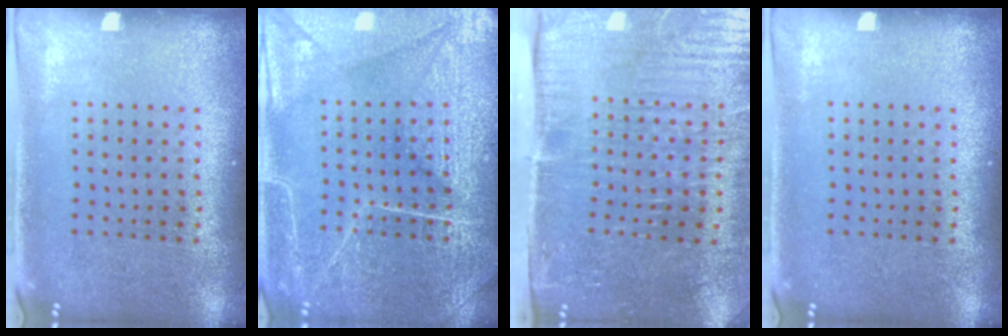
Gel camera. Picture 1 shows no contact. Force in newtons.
{"total": 6.2, "press": 6.2, "slide": 0.7}
{"total": 5.3, "press": 4.5, "slide": 2.7}
{"total": 0.0}